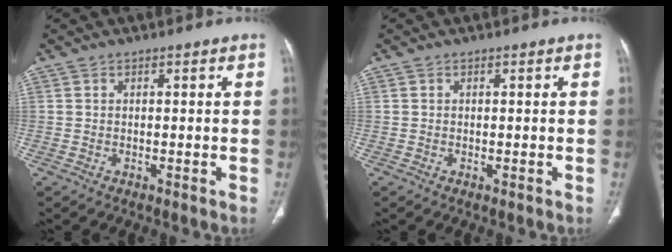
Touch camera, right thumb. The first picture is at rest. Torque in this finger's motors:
{"motor_torque": [0.02, 0.68, -0.05, 0.45, 0.03]}